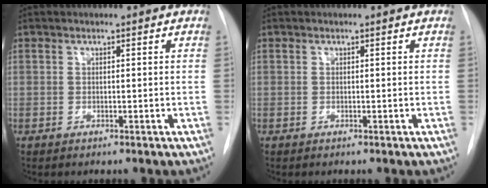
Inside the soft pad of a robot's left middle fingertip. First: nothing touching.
{"total": 0.0}